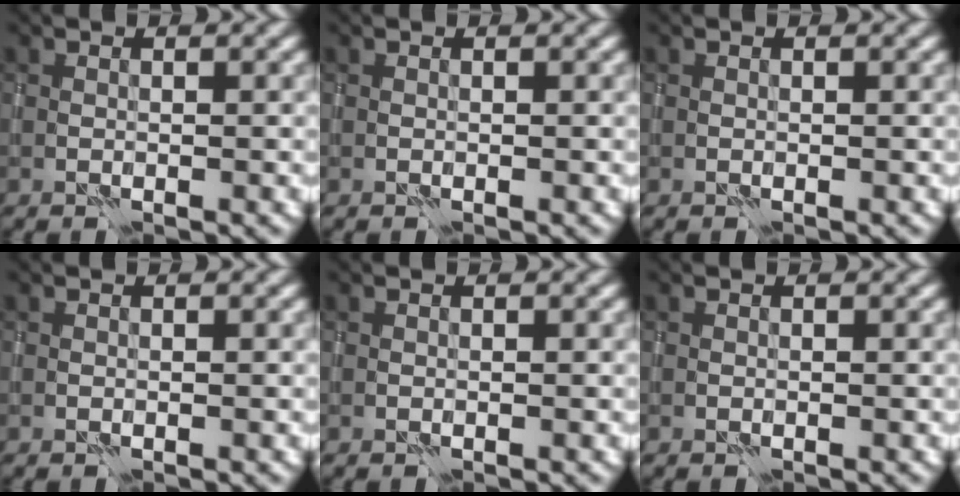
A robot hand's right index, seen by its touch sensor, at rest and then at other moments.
{"total": 0.0}
{"total": 0.0}
{"total": 0.0}
{"total": 0.0}
{"total": 0.0}